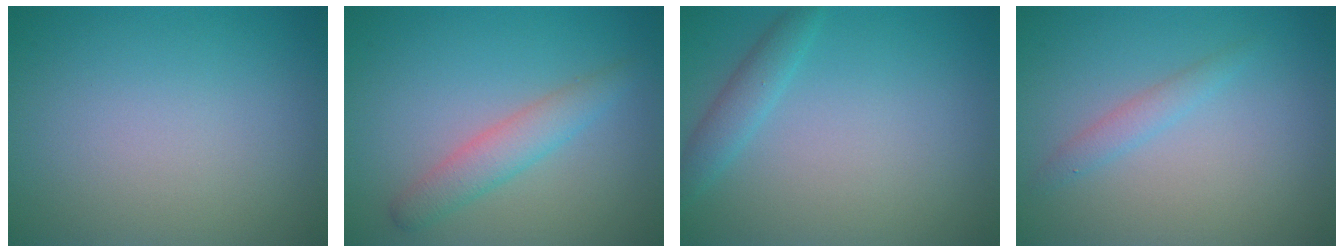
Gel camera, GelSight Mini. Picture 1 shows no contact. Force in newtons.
{"total": 2.7, "press": 2.7, "slide": 0.0}
{"total": 1.9, "press": 1.9, "slide": 0.1}
{"total": 1.4, "press": 1.4, "slide": 0.1}